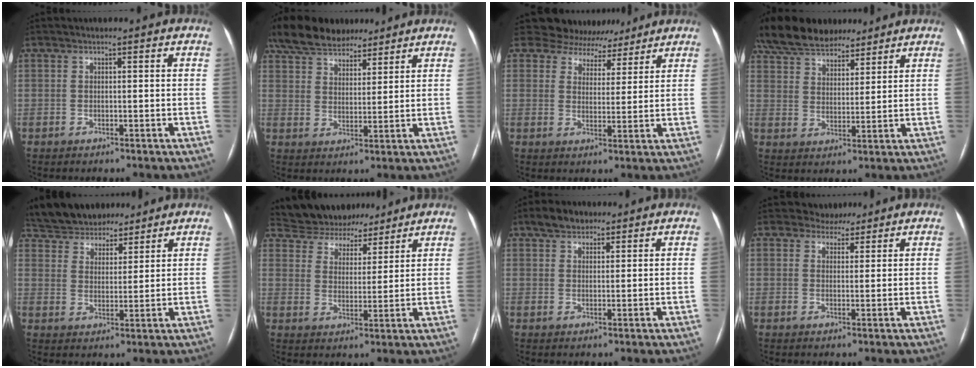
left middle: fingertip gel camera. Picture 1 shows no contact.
{"total": 13.8, "force": [11.2, 5.6, 5.9], "torque": [-0.114, 0.043, 0.190]}
{"total": 10.5, "force": [9.2, 5.0, 0.6], "torque": [0.005, 0.006, 0.123]}
{"total": 15.7, "force": [12.9, 6.0, 6.6], "torque": [-0.134, 0.042, 0.221]}
{"total": 12.5, "force": [11.0, 4.9, 3.5], "torque": [-0.063, 0.031, 0.184]}
{"total": 11.5, "force": [10.4, 4.5, 1.7], "torque": [-0.025, 0.022, 0.163]}
{"total": 3.9, "force": [2.8, 2.2, 1.4], "torque": [-0.027, 0.014, 0.049]}
{"total": 3.2, "force": [2.8, 1.5, 0.0], "torque": [0.005, 0.006, 0.041]}